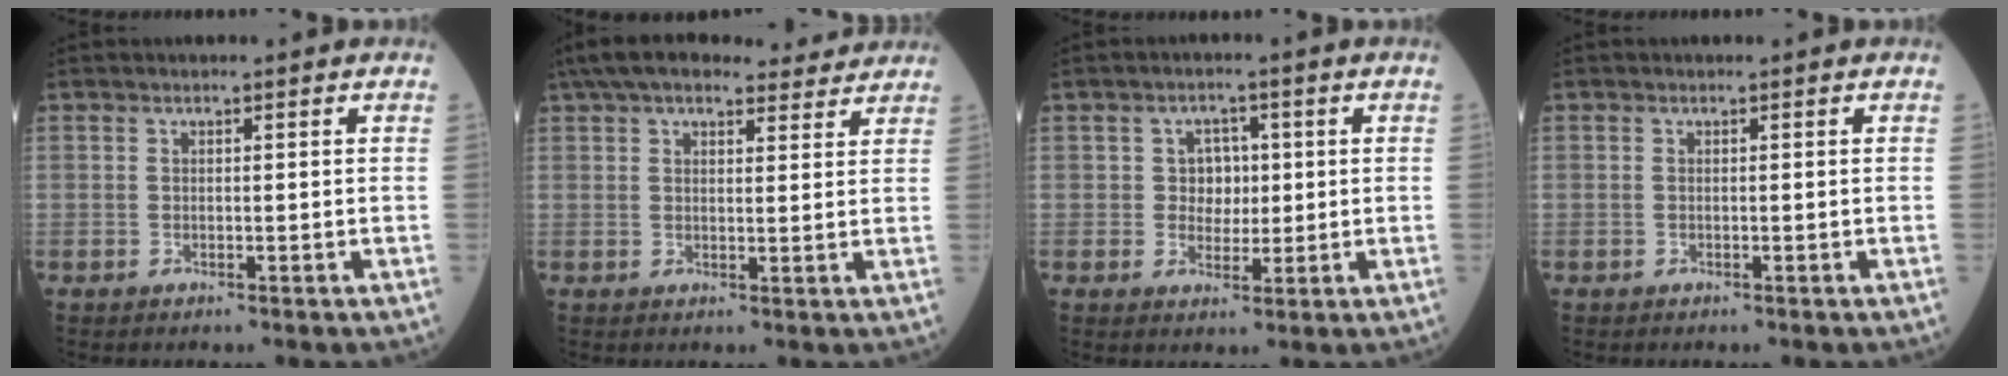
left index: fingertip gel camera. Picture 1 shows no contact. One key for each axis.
{"total": 14.7, "fx": 12.7, "fy": 4.1, "fz": 6.1, "tx": -0.099, "ty": 0.054, "tz": 0.181}
{"total": 3.7, "fx": 0.5, "fy": 3.2, "fz": 1.7, "tx": -0.023, "ty": 0.009, "tz": 0.008}
{"total": 0.0}